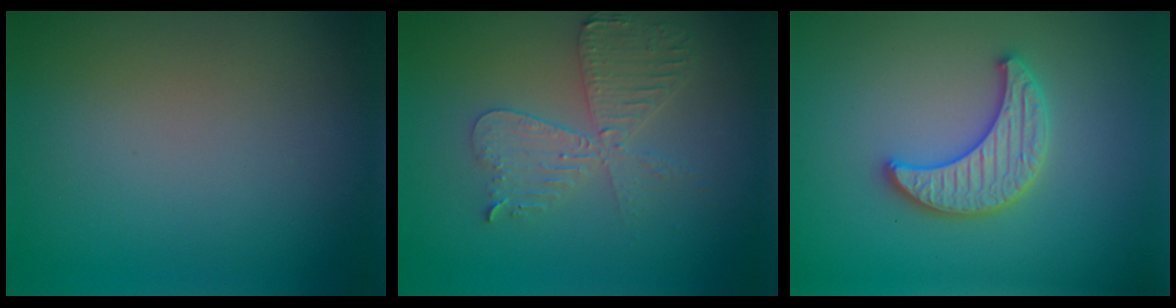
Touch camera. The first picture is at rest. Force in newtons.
{"total": 4.3, "press": 3.7, "slide": 2.1}
{"total": 3.6, "press": 3.5, "slide": 0.7}